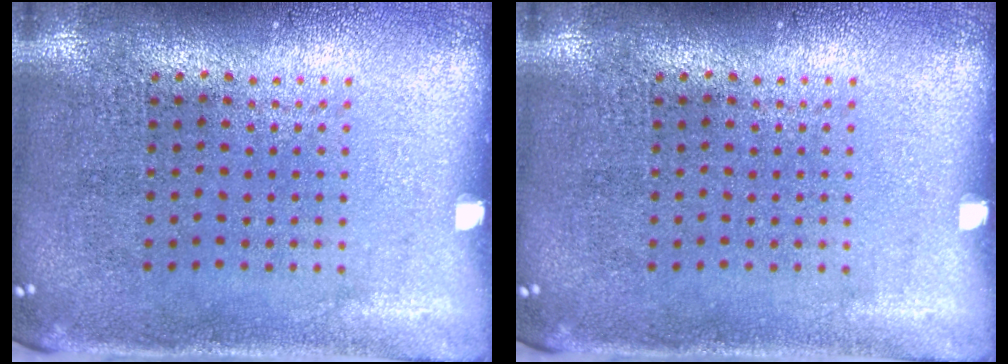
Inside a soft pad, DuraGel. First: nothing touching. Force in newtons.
{"total": 0.0}